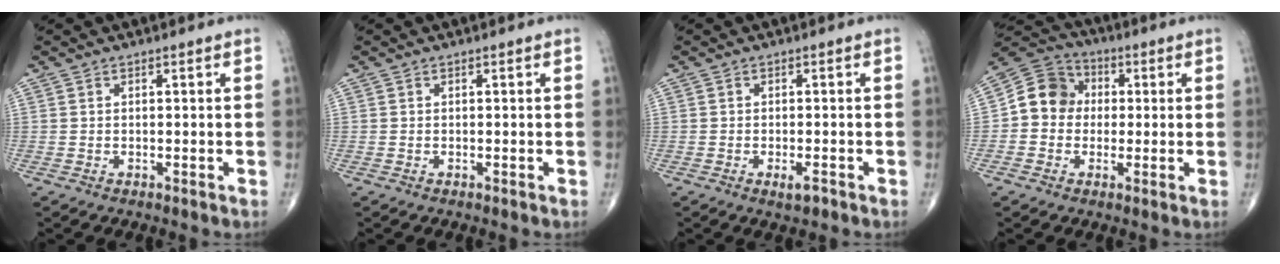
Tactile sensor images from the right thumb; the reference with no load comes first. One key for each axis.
{"total": 0.0}
{"total": 2.2, "fx": -1.1, "fy": 0.8, "fz": 1.7, "tx": -0.028, "ty": -0.001, "tz": -0.020}
{"total": 9.4, "fx": 0.2, "fy": 8.4, "fz": 4.2, "tx": -0.049, "ty": 0.027, "tz": -0.013}